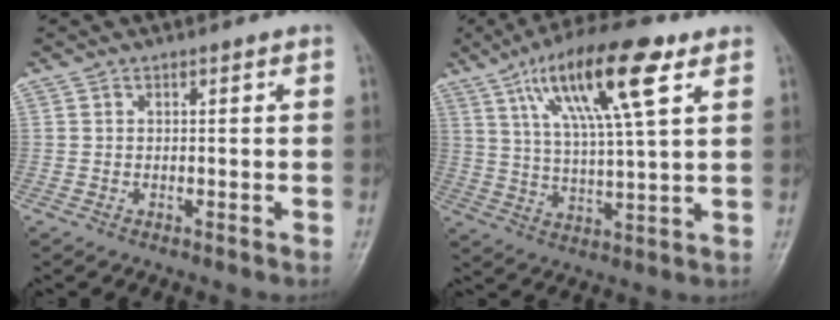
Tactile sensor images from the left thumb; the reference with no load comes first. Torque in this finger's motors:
{"motor_torque": [0.62, 0.71, 1.82, -0.95, 0.56]}